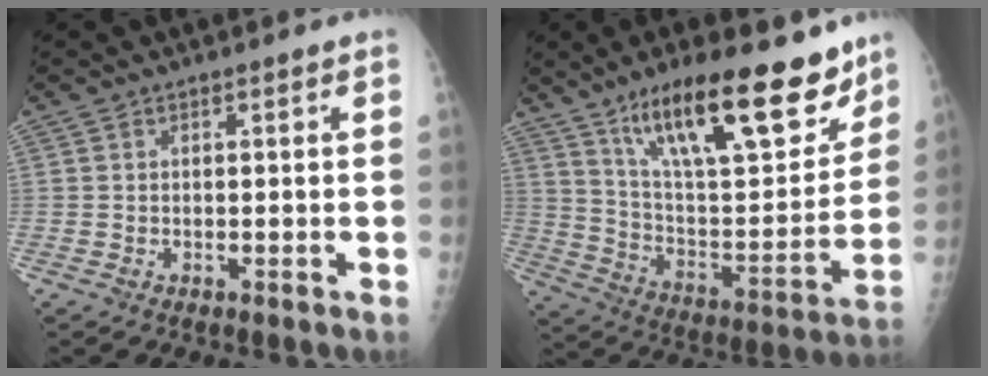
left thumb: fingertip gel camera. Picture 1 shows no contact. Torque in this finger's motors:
{"motor_torque": [1.79, 1.66, 1.45, -1.32, 0.23]}